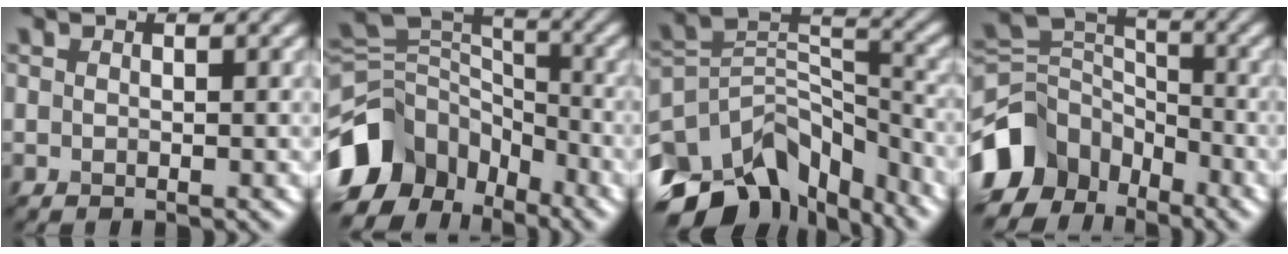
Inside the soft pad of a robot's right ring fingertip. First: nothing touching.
{"total": 10.9, "force": [-5.8, 7.6, 5.3], "torque": [-0.114, 0.007, -0.113]}
{"total": 10.6, "force": [-7.1, 6.3, 4.7], "torque": [-0.094, 0.004, -0.118]}
{"total": 9.0, "force": [-5.2, 6.2, 3.9], "torque": [-0.071, 0.005, -0.114]}